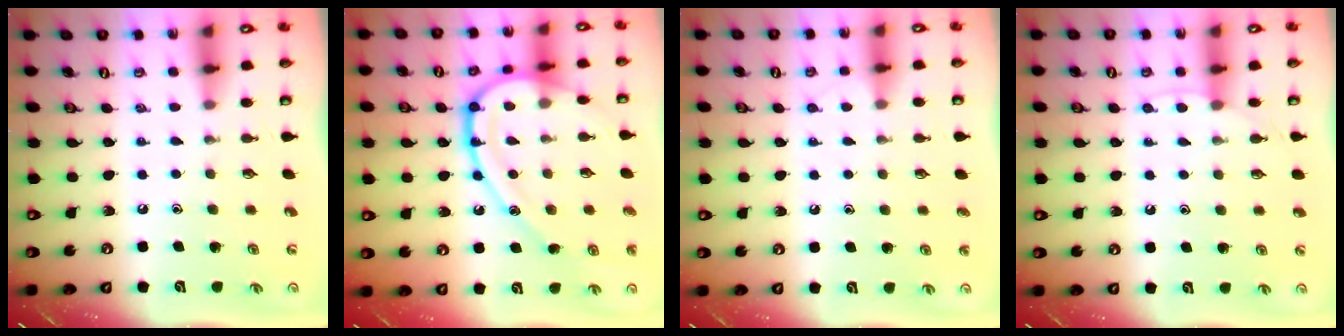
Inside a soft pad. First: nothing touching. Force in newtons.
{"total": 17.5, "press": 17.5, "slide": 1.1}
{"total": 4.2, "press": 4.2, "slide": 0.4}
{"total": 4.2, "press": 4.2, "slide": 0.5}